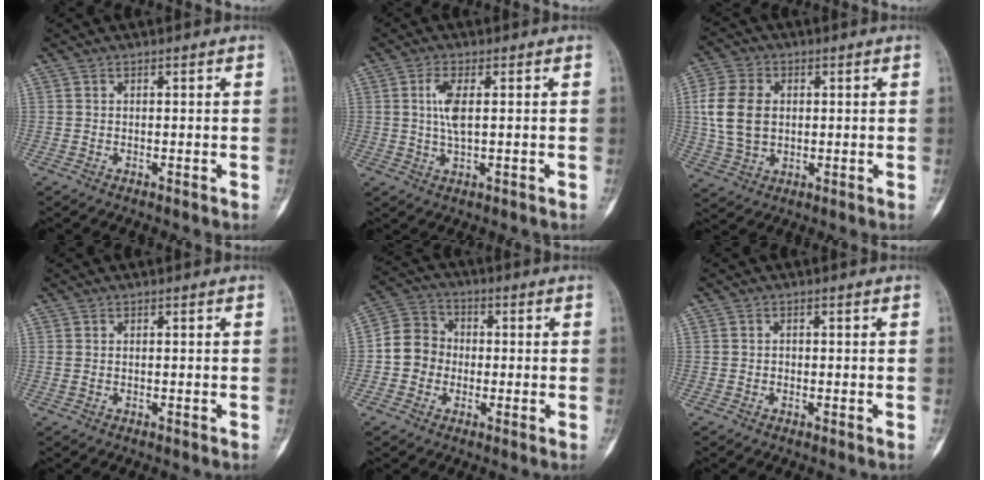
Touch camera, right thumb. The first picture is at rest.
{"total": 4.9, "force": [0.7, 1.4, 4.6], "torque": [-0.106, -0.003, 0.014]}
{"total": 10.7, "force": [1.2, 7.7, 7.3], "torque": [-0.145, 0.002, 0.027]}
{"total": 0.9, "force": [0.1, 0.6, 0.6], "torque": [-0.022, 0.003, 0.005]}
{"total": 8.1, "force": [-0.9, 7.4, 3.3], "torque": [-0.037, 0.026, -0.030]}
{"total": 0.8, "force": [-0.2, 0.7, 0.2], "torque": [0.000, 0.004, -0.003]}